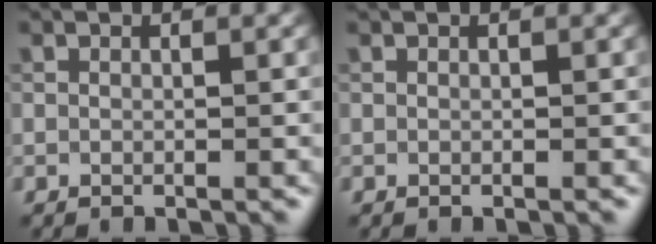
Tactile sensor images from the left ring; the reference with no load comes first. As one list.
[{"total": 0.0}]